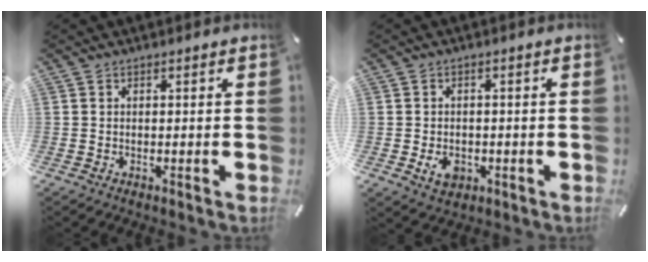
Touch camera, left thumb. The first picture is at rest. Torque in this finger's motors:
{"motor_torque": [0.26, 1.13, 0.20, 0.10, 0.00]}